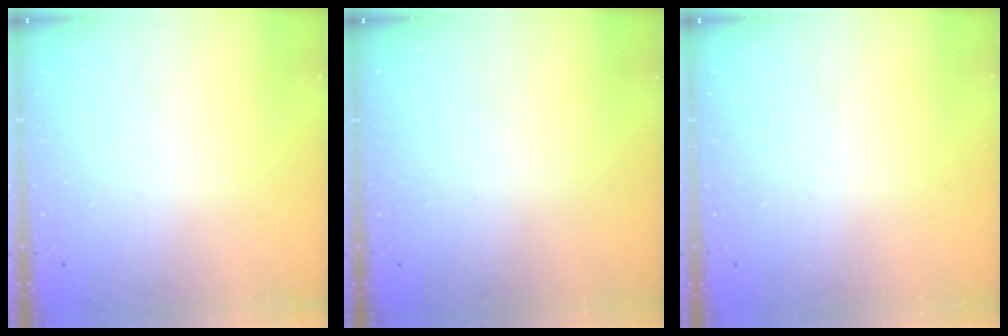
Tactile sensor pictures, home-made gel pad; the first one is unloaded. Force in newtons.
{"total": 0.0}
{"total": 0.0}